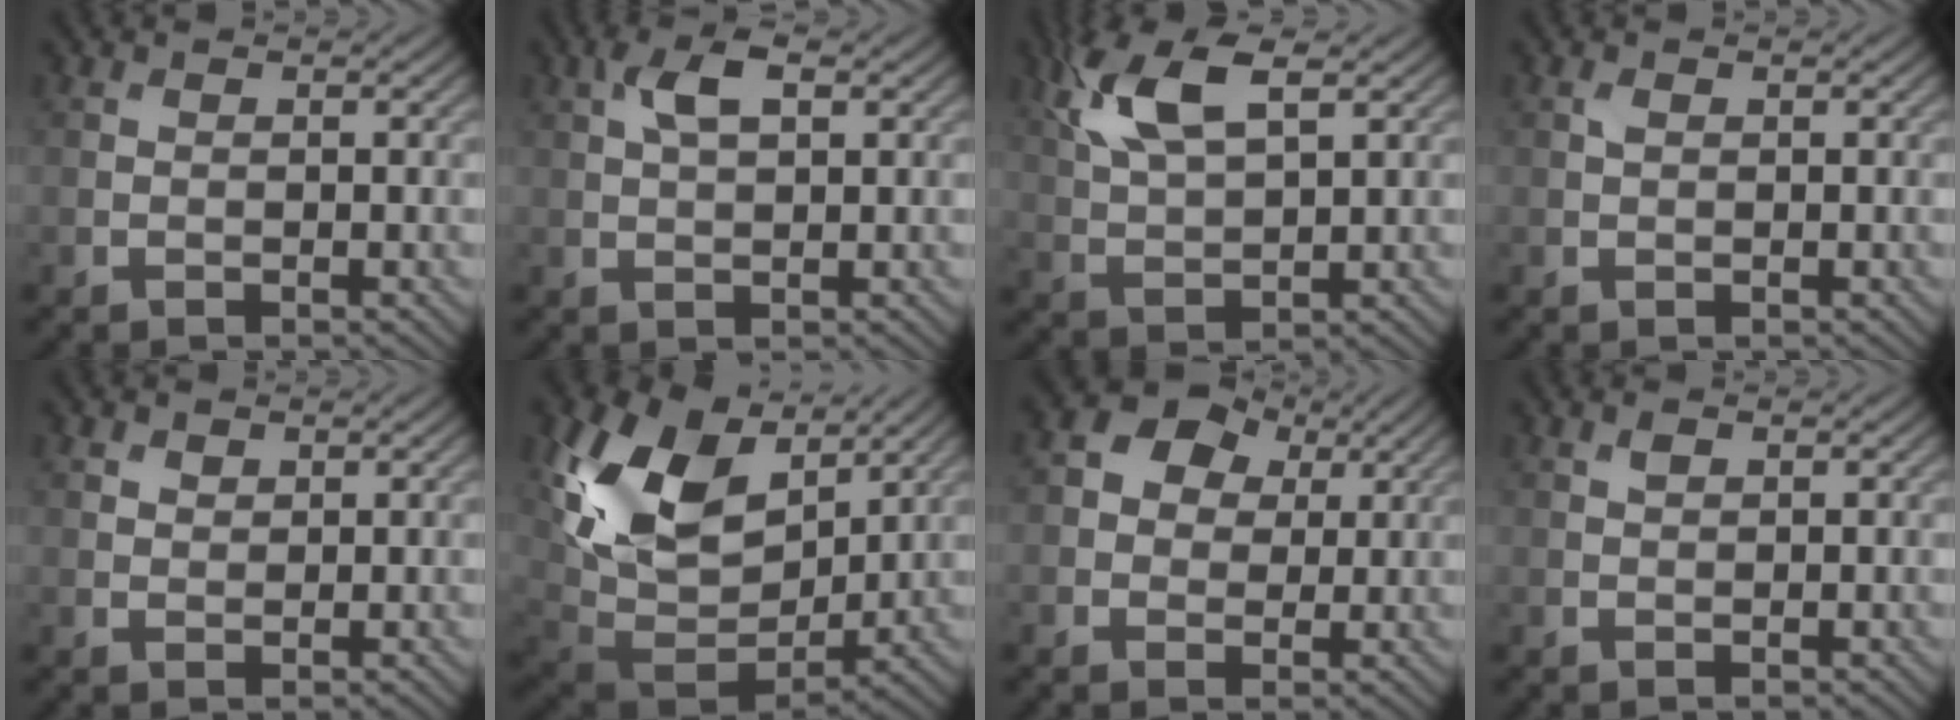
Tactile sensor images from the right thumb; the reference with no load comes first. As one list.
[{"total": 4.5, "force": [1.7, 2.0, 3.6], "torque": [-0.080, 0.008, 0.030]}, {"total": 9.5, "force": [4.6, 3.6, 7.5], "torque": [-0.168, 0.016, 0.093]}, {"total": 0.6, "force": [0.3, 0.3, 0.4], "torque": [-0.012, 0.003, 0.005]}, {"total": 1.3, "force": [0.9, 0.8, 0.4], "torque": [-0.007, -0.001, 0.018]}, {"total": 16.1, "force": [6.3, 10.4, 10.5], "torque": [-0.239, 0.002, 0.141]}, {"total": 7.4, "force": [2.5, 5.8, 3.8], "torque": [-0.095, 0.022, 0.024]}, {"total": 0.7, "force": [0.5, 0.4, 0.4], "torque": [-0.012, -0.001, 0.010]}]